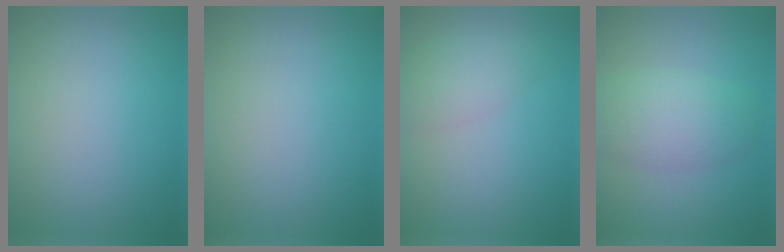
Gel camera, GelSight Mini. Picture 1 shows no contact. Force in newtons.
{"total": 0.0}
{"total": 2.9, "press": 2.9, "slide": 0.1}
{"total": 4.4, "press": 4.4, "slide": 0.2}